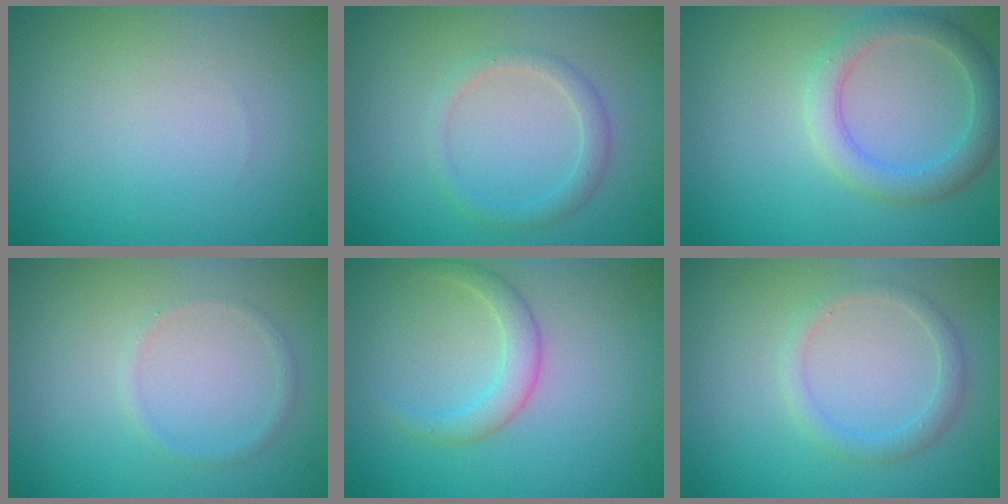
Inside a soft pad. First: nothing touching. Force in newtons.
{"total": 1.6, "press": 1.6, "slide": 0.1}
{"total": 3.3, "press": 3.3, "slide": 0.1}
{"total": 0.7, "press": 0.7, "slide": 0.1}
{"total": 2.2, "press": 2.1, "slide": 0.1}
{"total": 1.7, "press": 1.7, "slide": 0.2}